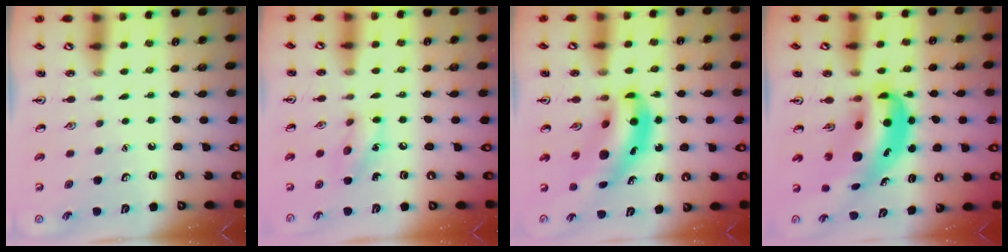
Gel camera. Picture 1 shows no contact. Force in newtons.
{"total": 8.8, "press": 8.7, "slide": 1.2}
{"total": 11.0, "press": 10.4, "slide": 3.7}
{"total": 12.0, "press": 11.5, "slide": 3.5}